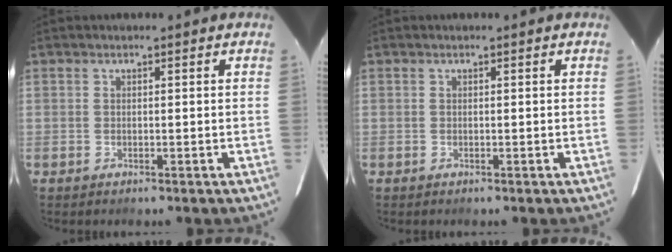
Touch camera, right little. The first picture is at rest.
{"total": 0.0}